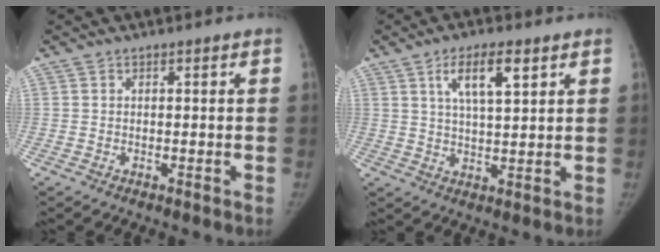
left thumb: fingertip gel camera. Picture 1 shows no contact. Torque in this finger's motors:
{"motor_torque": [0.29, -0.11, 0.90, -0.55, 0.06]}